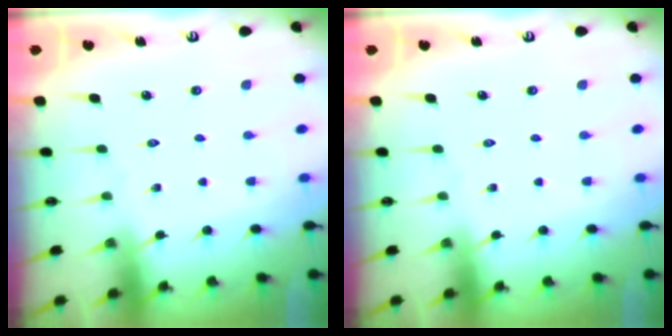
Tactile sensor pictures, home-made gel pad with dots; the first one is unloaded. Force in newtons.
{"total": 0.0}